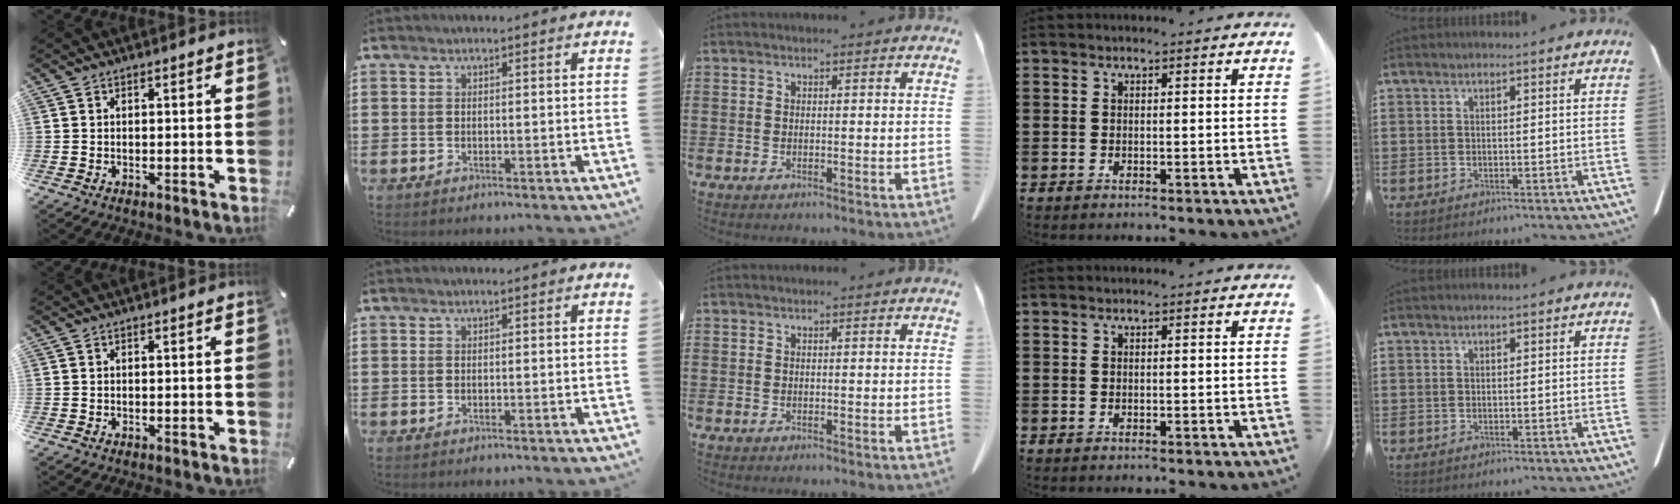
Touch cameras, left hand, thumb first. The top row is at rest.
{}